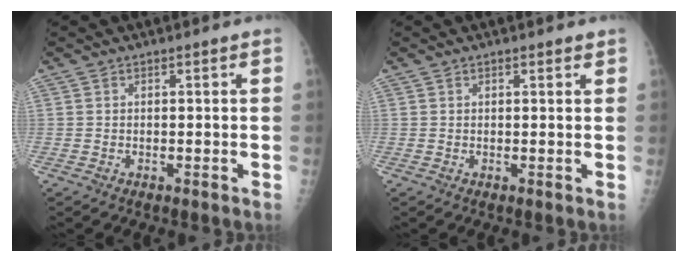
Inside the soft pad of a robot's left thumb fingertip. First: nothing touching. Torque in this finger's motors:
{"motor_torque": [-0.04, 0.08, -0.24, -0.12, 0.03]}